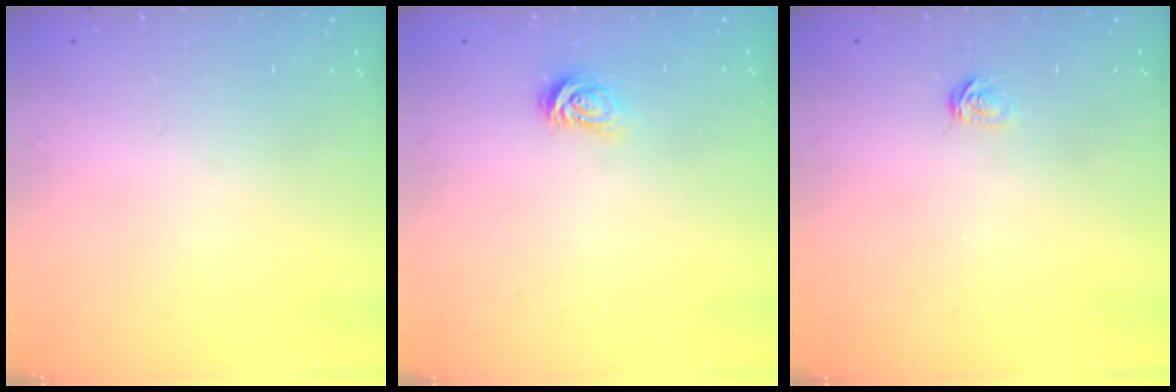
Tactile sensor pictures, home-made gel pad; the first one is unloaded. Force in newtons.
{"total": 3.7, "press": 3.6, "slide": 0.6}
{"total": 3.1, "press": 3.1, "slide": 0.3}